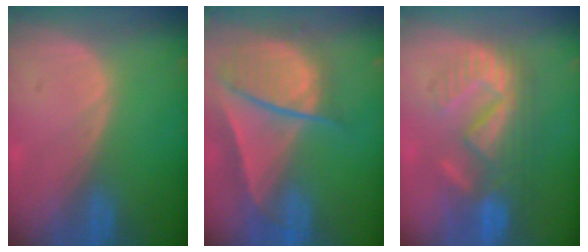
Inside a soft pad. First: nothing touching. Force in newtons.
{"total": 9.7, "press": 8.3, "slide": 5.1}
{"total": 9.2, "press": 8.9, "slide": 2.1}